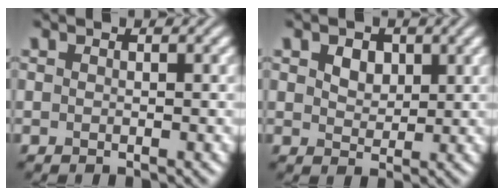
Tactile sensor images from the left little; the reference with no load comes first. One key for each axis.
{"total": 2.5, "fx": 1.2, "fy": 1.7, "fz": 1.4, "tx": -0.029, "ty": 0.004, "tz": 0.012}